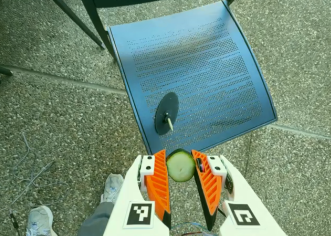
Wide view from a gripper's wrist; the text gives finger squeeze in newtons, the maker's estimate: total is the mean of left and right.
{"total": 9.0, "left": 8.4, "right": 9.6}